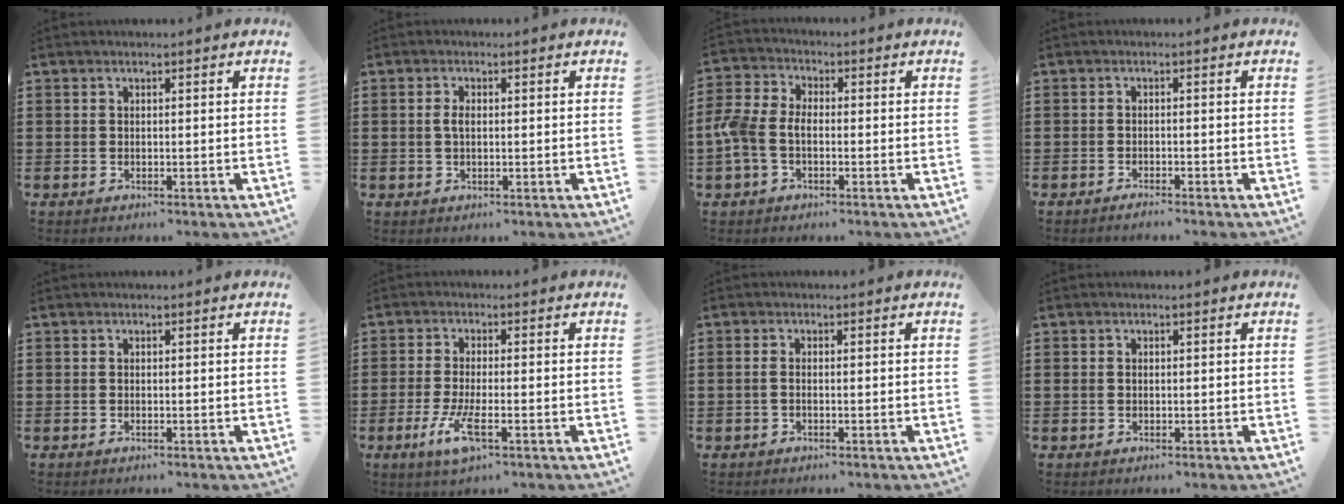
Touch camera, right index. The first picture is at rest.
{"total": 1.7, "force": [-0.1, 0.7, 1.6], "torque": [-0.039, 0.000, -0.005]}
{"total": 5.2, "force": [-1.5, 3.3, 3.8], "torque": [-0.112, -0.005, -0.040]}
{"total": 1.3, "force": [-1.2, -0.1, 0.2], "torque": [-0.005, 0.000, -0.024]}
{"total": 0.0}
{"total": 5.5, "force": [-2.3, 1.2, 4.9], "torque": [-0.113, -0.019, -0.045]}
{"total": 0.9, "force": [-0.4, 0.3, 0.8], "torque": [-0.024, -0.006, -0.010]}
{"total": 0.6, "force": [0.0, 0.5, 0.3], "torque": [-0.008, 0.003, -0.001]}